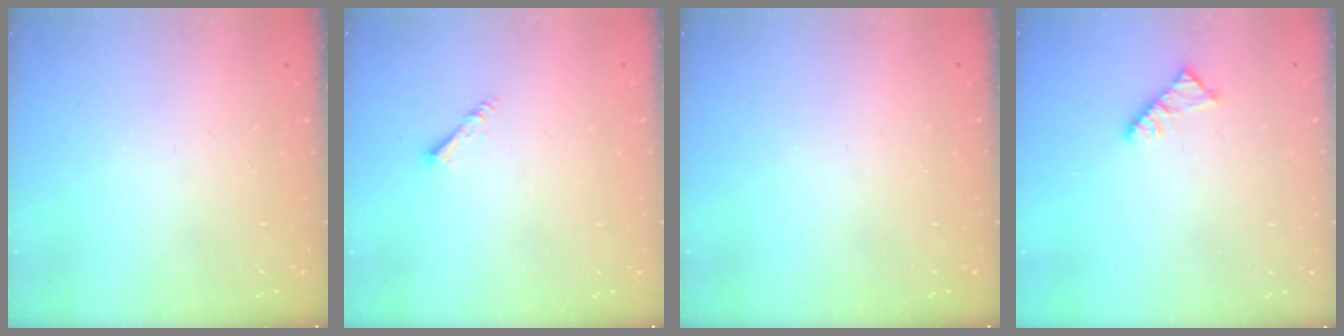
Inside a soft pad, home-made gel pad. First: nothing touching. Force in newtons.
{"total": 1.8, "press": 1.8, "slide": 0.1}
{"total": 0.0}
{"total": 5.2, "press": 5.2, "slide": 0.6}